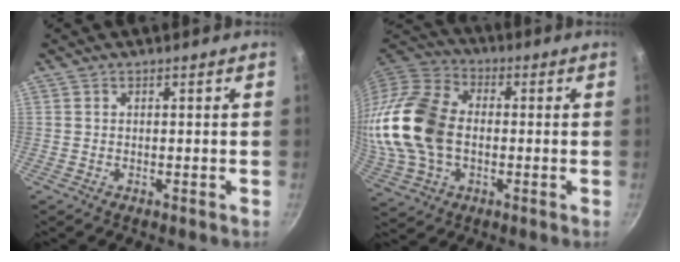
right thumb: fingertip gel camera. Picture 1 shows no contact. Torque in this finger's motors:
{"motor_torque": [0.94, 3.02, 1.91, -0.86, 0.43]}